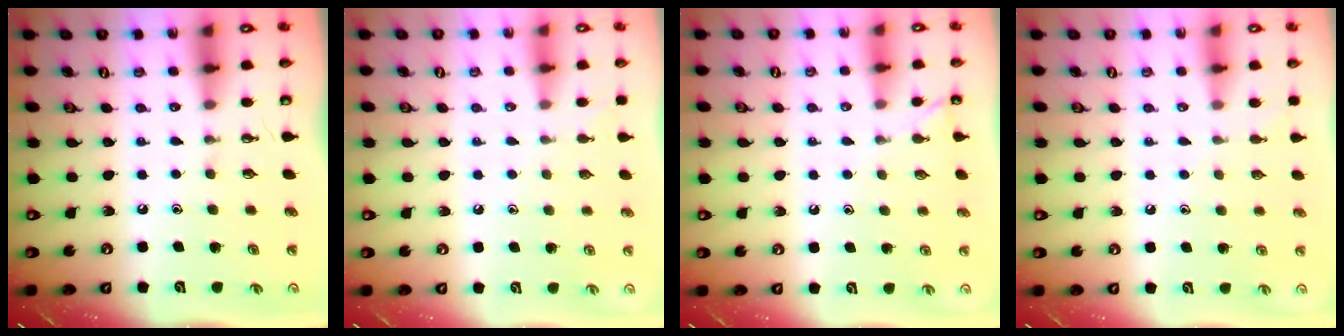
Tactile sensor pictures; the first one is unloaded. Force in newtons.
{"total": 2.6, "press": 2.6, "slide": 0.3}
{"total": 3.1, "press": 3.1, "slide": 0.4}
{"total": 2.9, "press": 2.9, "slide": 0.4}